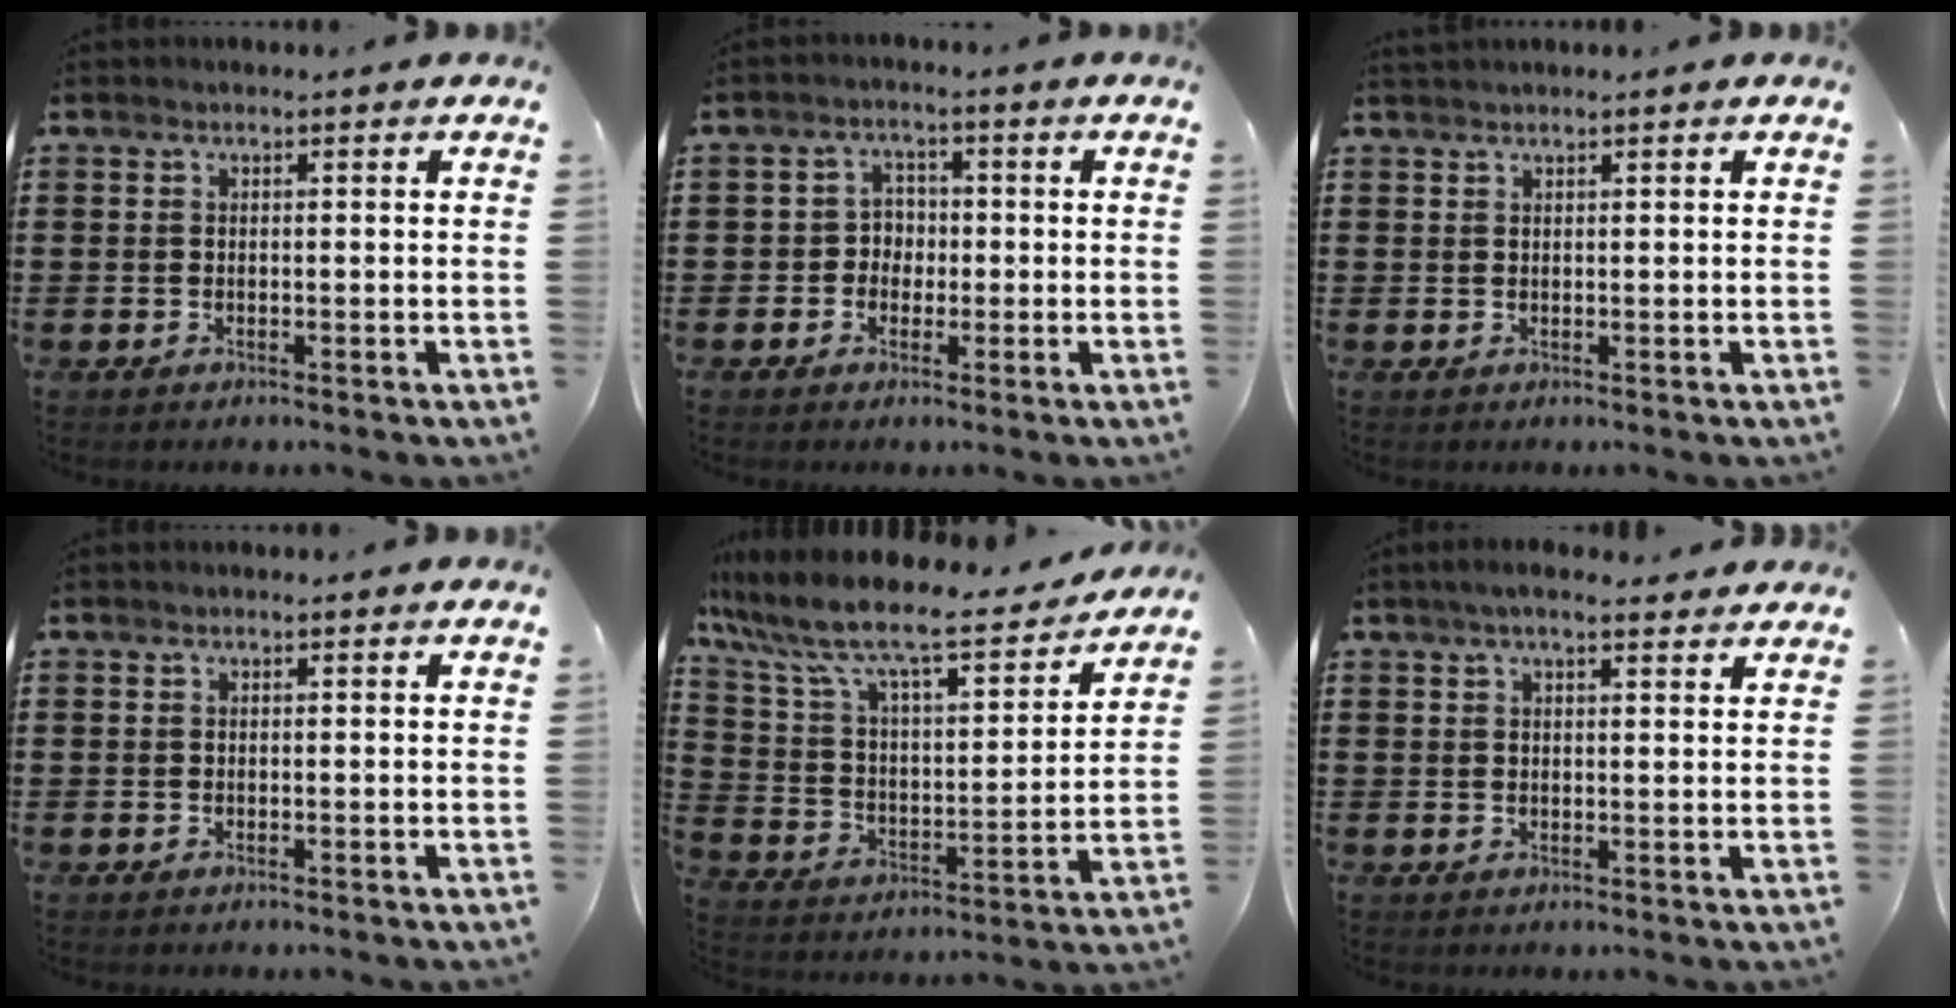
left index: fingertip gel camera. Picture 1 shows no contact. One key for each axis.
{"total": 3.1, "fx": -0.7, "fy": 2.8, "fz": 1.2, "tx": -0.034, "ty": 0.008, "tz": -0.019}
{"total": 0.8, "fx": 0.7, "fy": 0.0, "fz": 0.4, "tx": -0.009, "ty": -0.001, "tz": 0.015}
{"total": 0.0}
{"total": 9.9, "fx": 8.2, "fy": 1.2, "fz": 5.3, "tx": -0.139, "ty": -0.057, "tz": 0.134}
{"total": 3.5, "fx": 2.6, "fy": 0.7, "fz": 2.2, "tx": -0.047, "ty": 0.007, "tz": 0.048}